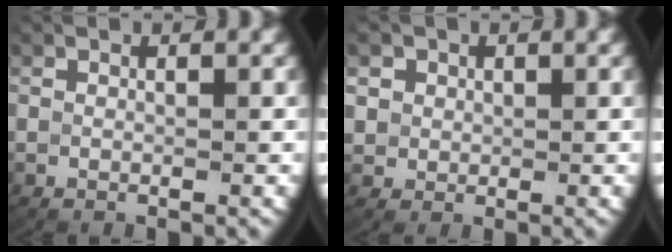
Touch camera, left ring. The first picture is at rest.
{"total": 3.4, "force": [0.9, 3.1, 1.2], "torque": [-0.038, -0.008, 0.021]}